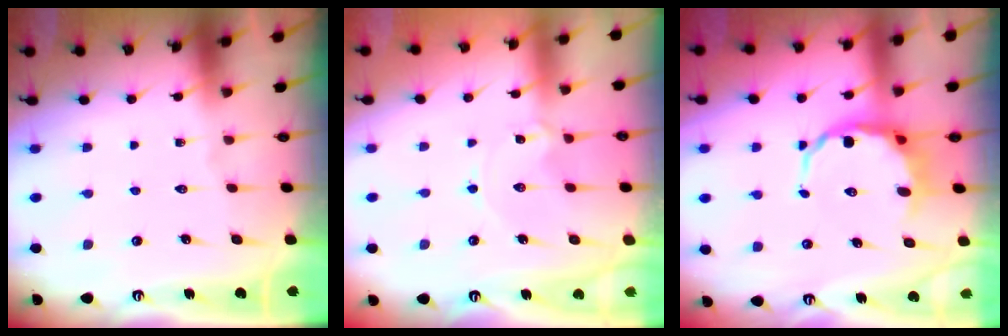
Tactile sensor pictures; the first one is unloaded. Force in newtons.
{"total": 0.0}
{"total": 8.4, "press": 8.0, "slide": 2.5}